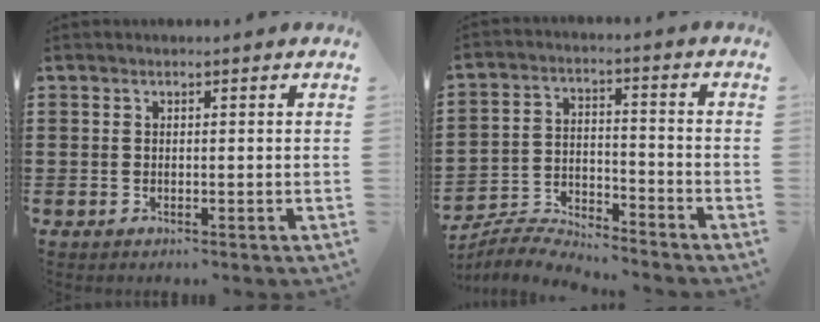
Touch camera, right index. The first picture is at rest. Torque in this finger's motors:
{"motor_torque": [0.00, 2.14, -0.61, -0.21]}